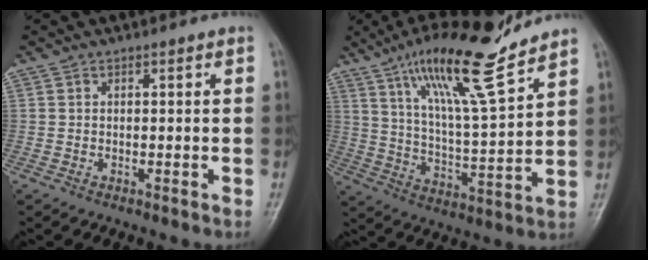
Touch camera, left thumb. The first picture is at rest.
{"total": 17.7, "force": [12.6, 2.6, 12.2], "torque": [-0.194, -0.066, 0.220]}